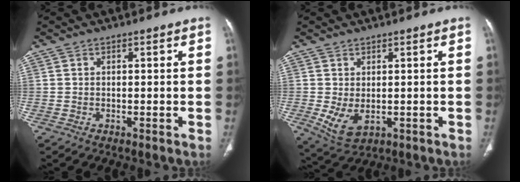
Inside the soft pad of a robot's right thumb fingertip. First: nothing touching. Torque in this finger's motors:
{"motor_torque": [-0.26, 0.37, 0.34, 0.47, 0.15]}